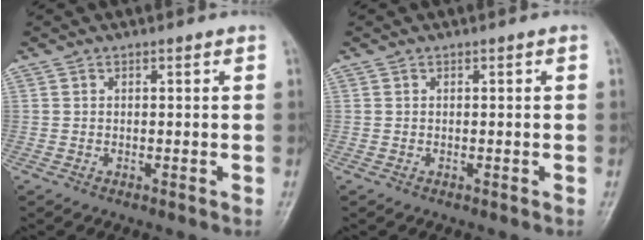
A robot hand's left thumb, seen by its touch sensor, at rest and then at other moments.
{"total": 0.0}